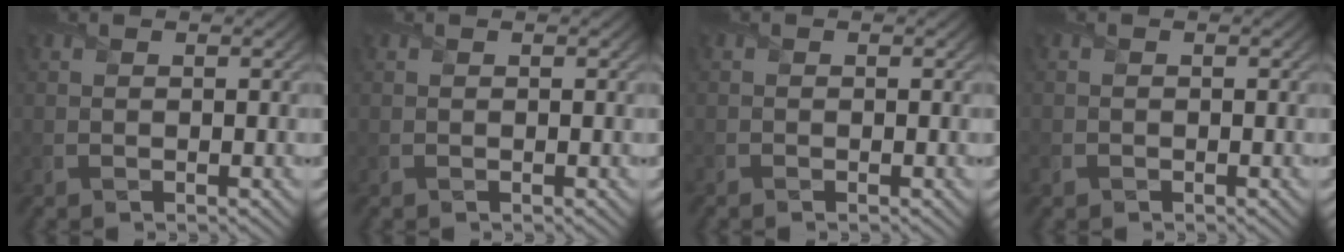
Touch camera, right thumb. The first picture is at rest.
{"total": 0.0}
{"total": 0.5, "force": [-0.5, 0.1, 0.1], "torque": [-0.001, -0.005, -0.011]}
{"total": 0.9, "force": [-0.6, 0.7, 0.1], "torque": [-0.004, -0.005, -0.016]}